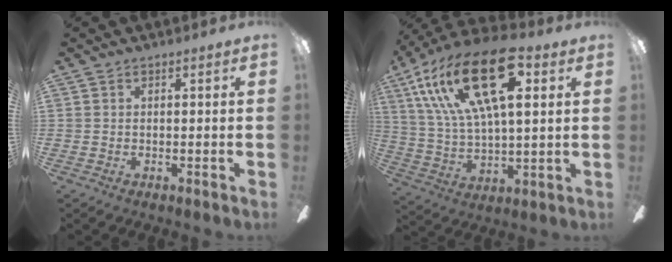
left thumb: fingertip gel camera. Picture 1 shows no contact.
{"total": 24.7, "force": [11.6, 10.5, 19.1], "torque": [-0.361, -0.037, 0.191]}